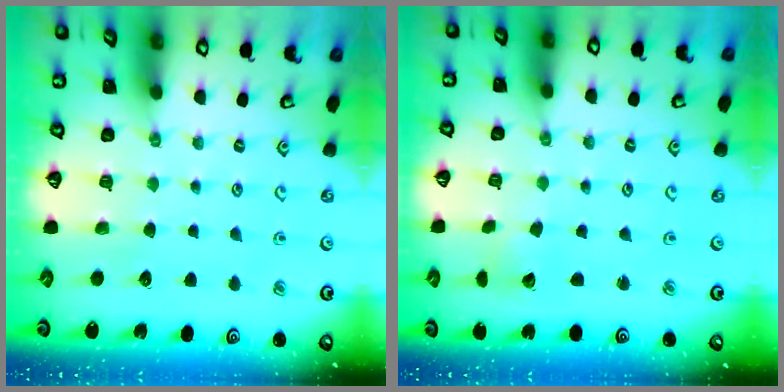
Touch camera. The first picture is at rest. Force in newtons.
{"total": 2.3, "press": 2.3, "slide": 0.1}